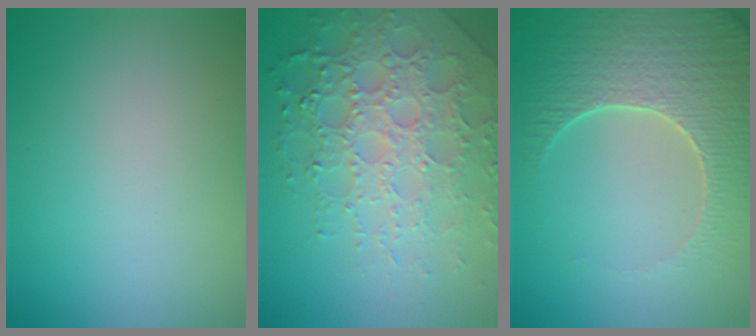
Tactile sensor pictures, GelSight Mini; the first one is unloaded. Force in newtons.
{"total": 7.5, "press": 5.3, "slide": 5.3}
{"total": 6.1, "press": 5.2, "slide": 3.2}